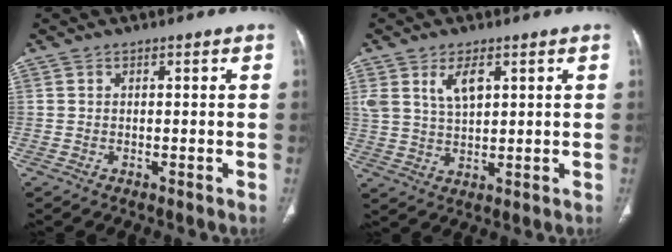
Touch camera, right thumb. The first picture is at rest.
{"total": 6.3, "force": [2.8, 3.3, 4.6], "torque": [-0.080, -0.009, 0.063]}